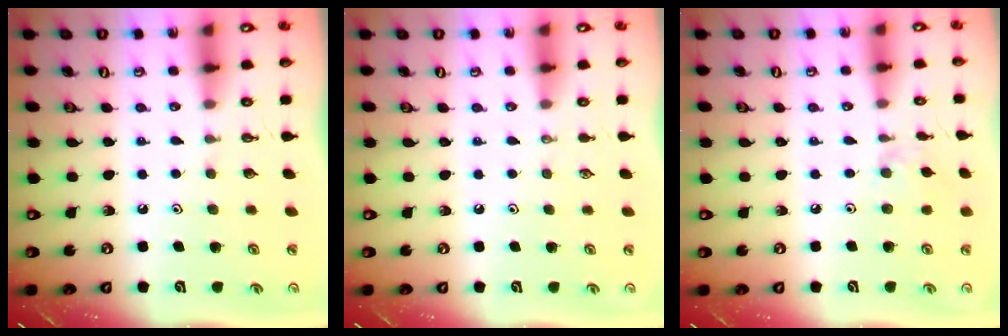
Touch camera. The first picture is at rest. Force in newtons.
{"total": 0.0}
{"total": 2.9, "press": 2.8, "slide": 0.5}